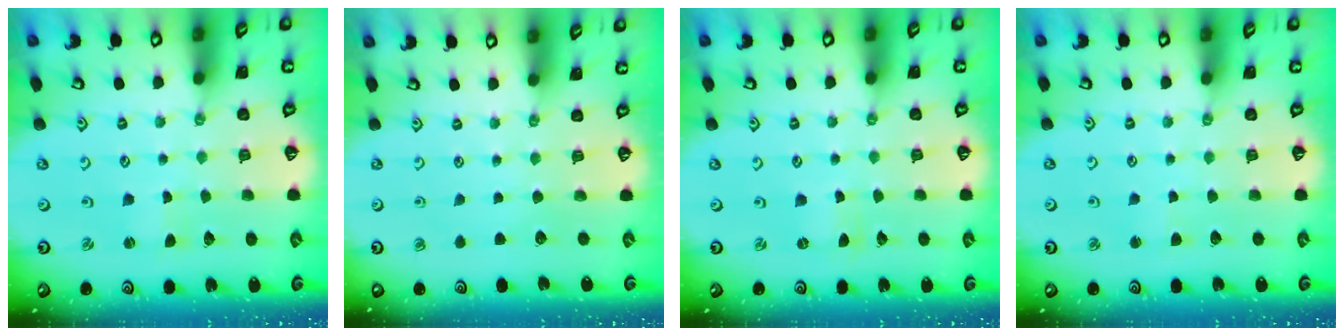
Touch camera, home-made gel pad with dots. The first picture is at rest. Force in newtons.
{"total": 0.0}
{"total": 0.0}
{"total": 1.6, "press": 1.5, "slide": 0.3}